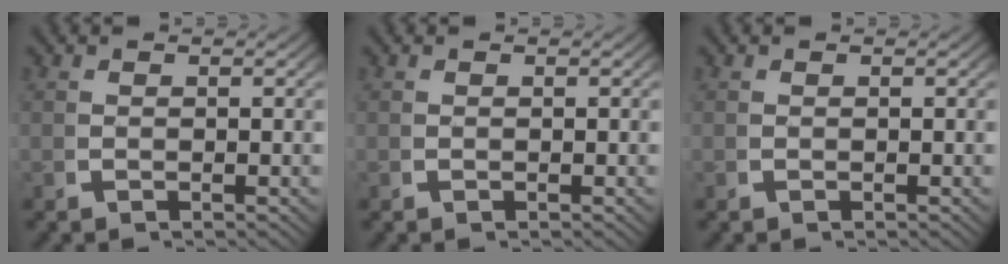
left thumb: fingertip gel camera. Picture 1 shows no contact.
{"total": 0.0}
{"total": 0.0}